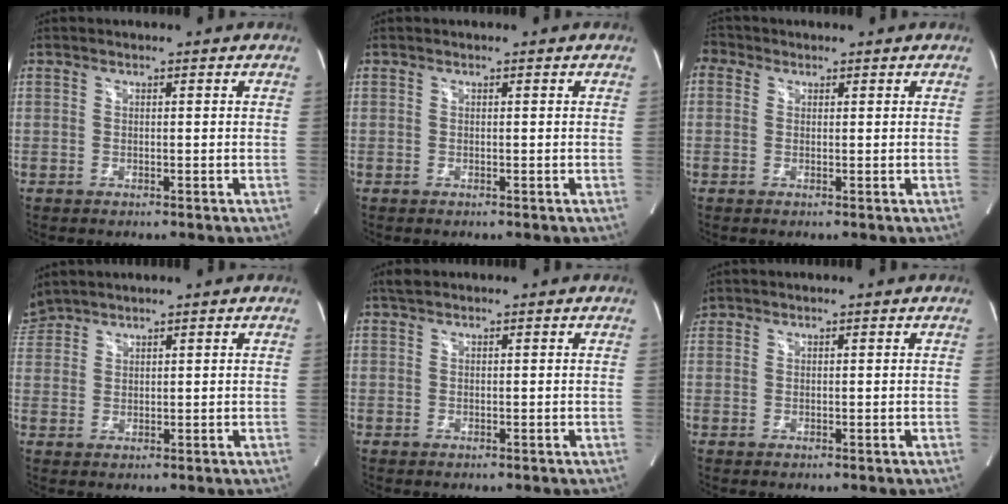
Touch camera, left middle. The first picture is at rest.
{"total": 0.0}
{"total": 2.8, "force": [1.2, 2.3, 1.0], "torque": [-0.022, 0.018, 0.019]}
{"total": 3.6, "force": [3.5, 0.5, 0.3], "torque": [-0.017, 0.025, 0.076]}
{"total": 1.2, "force": [1.0, 0.4, 0.5], "torque": [-0.012, 0.013, 0.021]}
{"total": 1.1, "force": [1.0, 0.4, 0.0], "torque": [-0.007, 0.016, 0.022]}